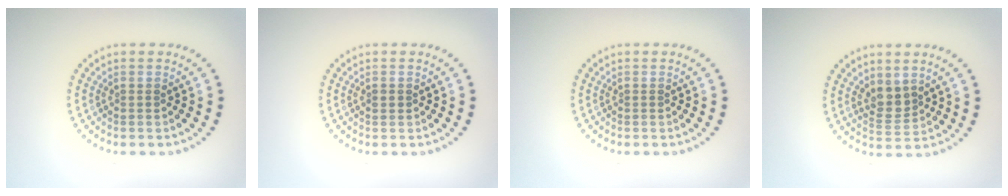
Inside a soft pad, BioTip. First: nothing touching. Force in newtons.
{"total": 0.9, "press": 0.9, "slide": 0.2}
{"total": 0.0}
{"total": 2.4, "press": 2.0, "slide": 1.2}